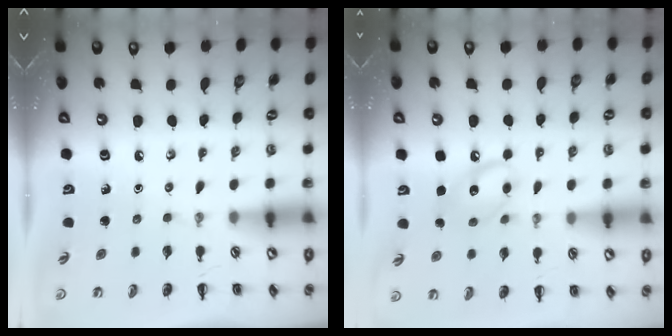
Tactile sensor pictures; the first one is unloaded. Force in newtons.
{"total": 10.7, "press": 10.6, "slide": 0.7}